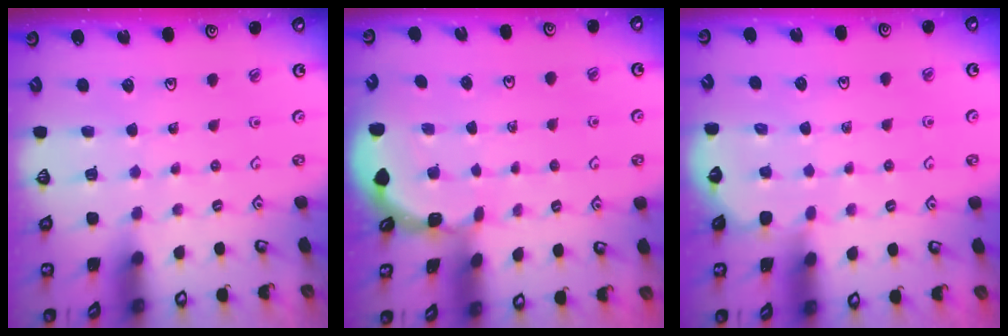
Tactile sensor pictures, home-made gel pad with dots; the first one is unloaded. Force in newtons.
{"total": 1.0, "press": 1.0, "slide": 0.2}
{"total": 3.0, "press": 2.9, "slide": 0.5}